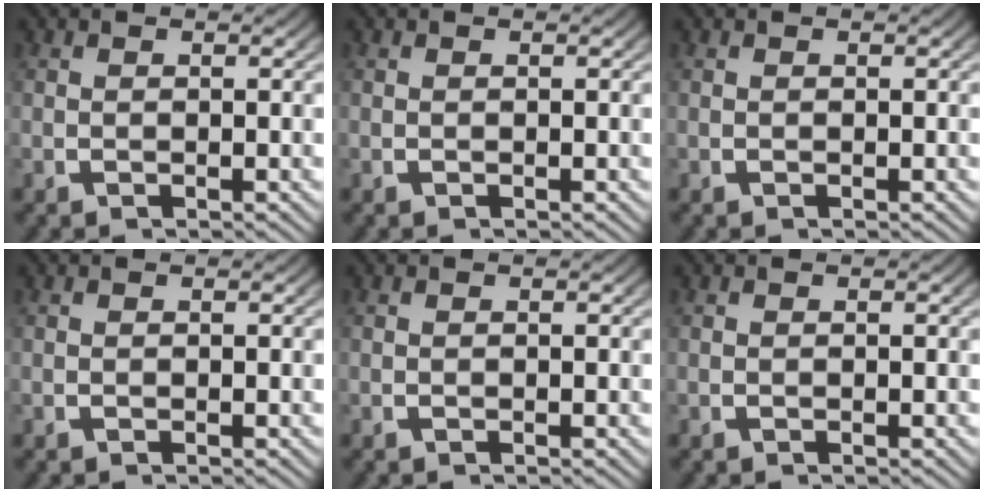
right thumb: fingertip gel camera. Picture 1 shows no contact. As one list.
[{"total": 0.0}, {"total": 0.0}, {"total": 0.0}, {"total": 0.0}, {"total": 0.0}]